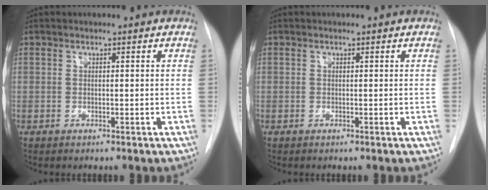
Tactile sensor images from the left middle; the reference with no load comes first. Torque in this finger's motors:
{"motor_torque": [0.00, 0.00, 0.00, 0.00]}